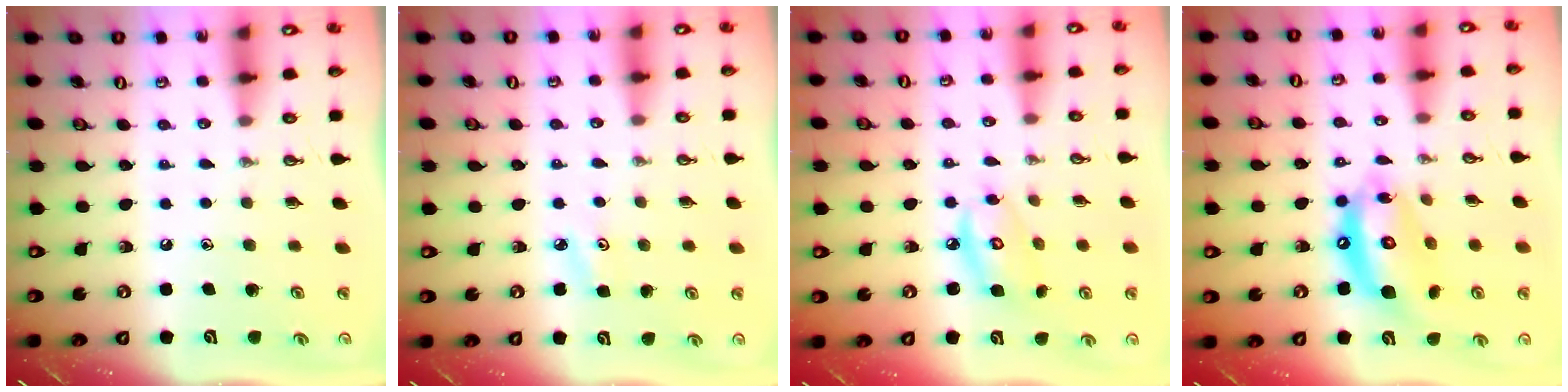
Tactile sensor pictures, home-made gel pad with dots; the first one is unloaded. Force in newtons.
{"total": 3.5, "press": 3.5, "slide": 0.3}
{"total": 8.0, "press": 8.0, "slide": 0.4}
{"total": 13.8, "press": 13.8, "slide": 1.5}